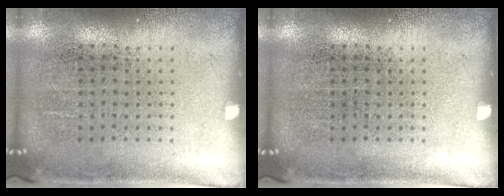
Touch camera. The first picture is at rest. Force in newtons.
{"total": 0.0}